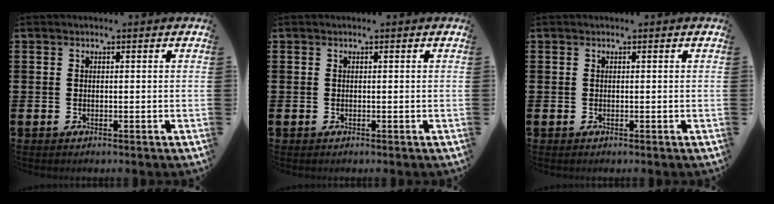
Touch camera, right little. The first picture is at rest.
{"total": 0.0}
{"total": 0.0}